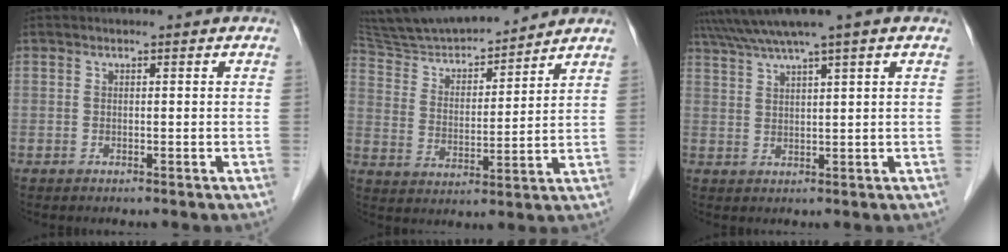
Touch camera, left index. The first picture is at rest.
{"total": 15.5, "force": [14.5, 1.7, 5.3], "torque": [-0.097, 0.009, 0.255]}
{"total": 6.7, "force": [5.1, -1.4, 4.1], "torque": [-0.074, 0.030, 0.089]}